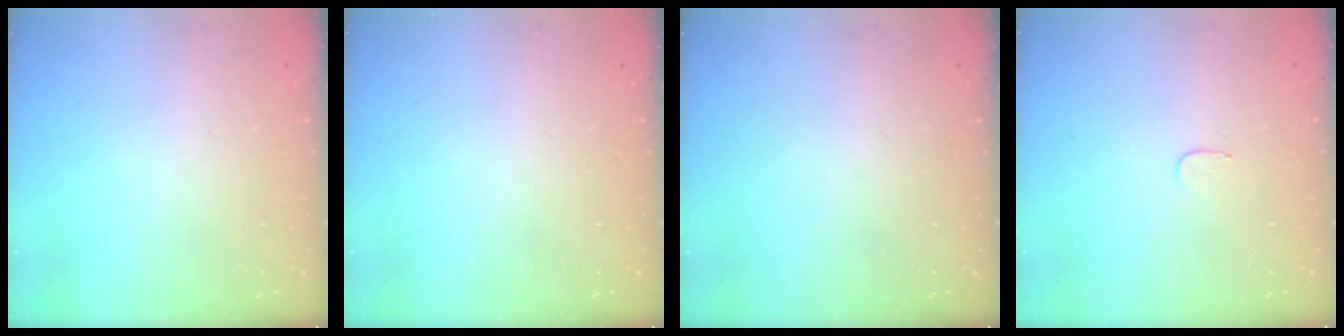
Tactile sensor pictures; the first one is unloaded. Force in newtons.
{"total": 0.0}
{"total": 0.0}
{"total": 3.4, "press": 3.4, "slide": 0.2}